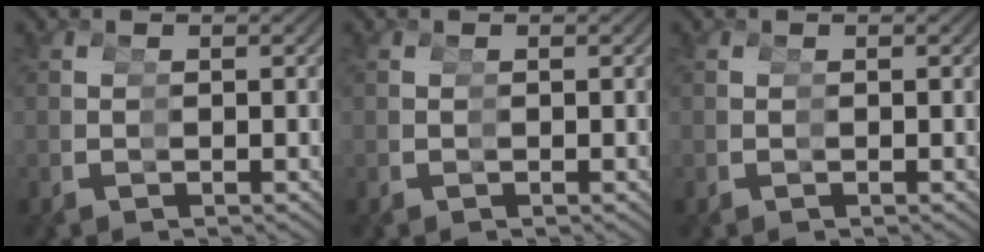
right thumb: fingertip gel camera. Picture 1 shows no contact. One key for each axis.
{"total": 0.0}
{"total": 0.0}